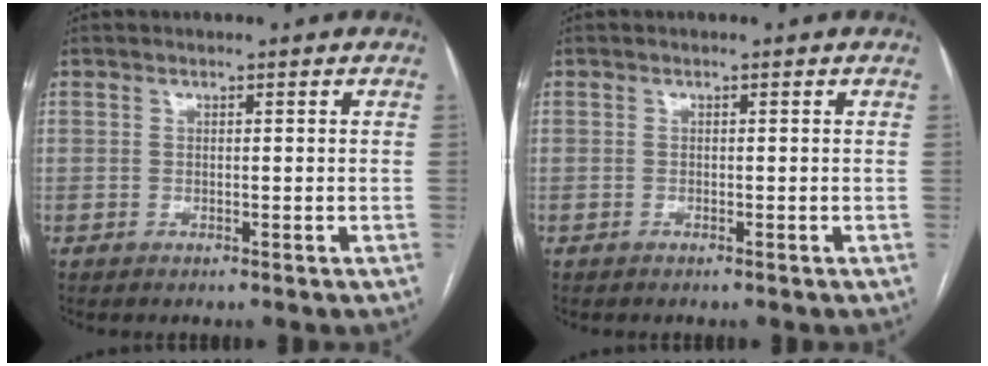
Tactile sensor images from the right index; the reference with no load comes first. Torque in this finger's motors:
{"motor_torque": [0.07, -0.04, 0.01, 0.01]}